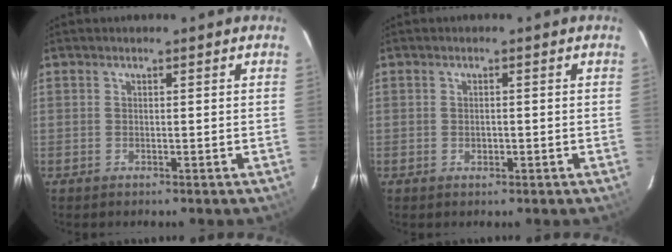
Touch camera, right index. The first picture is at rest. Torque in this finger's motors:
{"motor_torque": [-0.04, 0.01, -0.02, 0.00]}